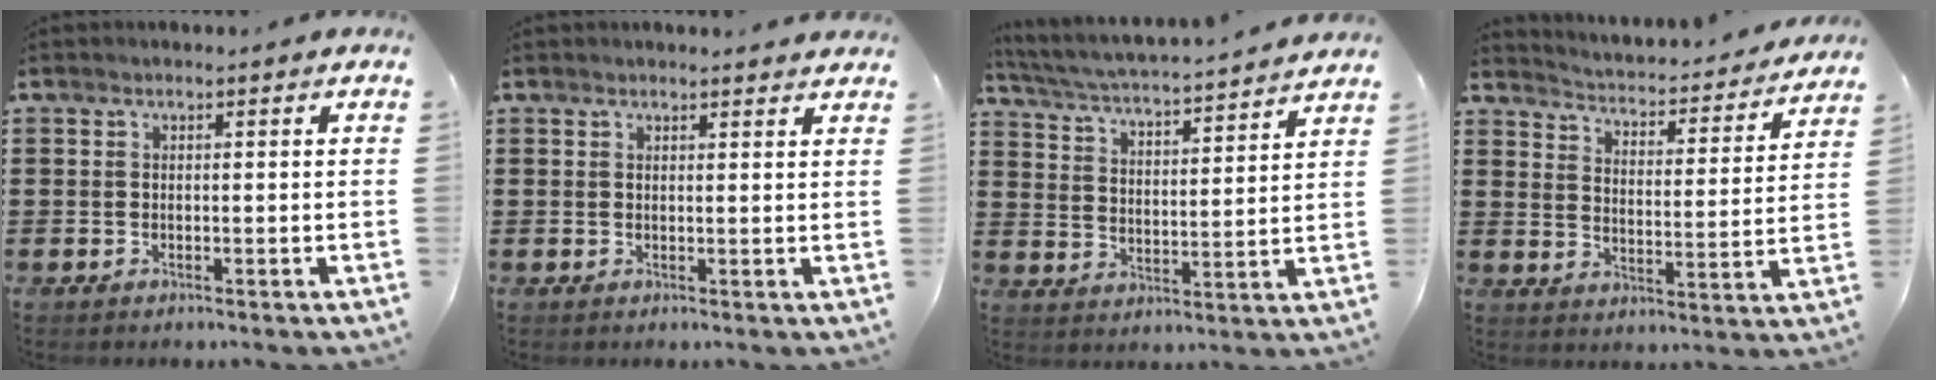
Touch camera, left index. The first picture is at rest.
{"total": 1.4, "force": [1.4, 0.0, 0.2], "torque": [0.001, -0.003, 0.025]}
{"total": 4.1, "force": [3.9, -0.6, 1.0], "torque": [-0.042, -0.037, 0.057]}
{"total": 2.6, "force": [2.6, -0.1, 0.1], "torque": [-0.022, -0.033, 0.034]}